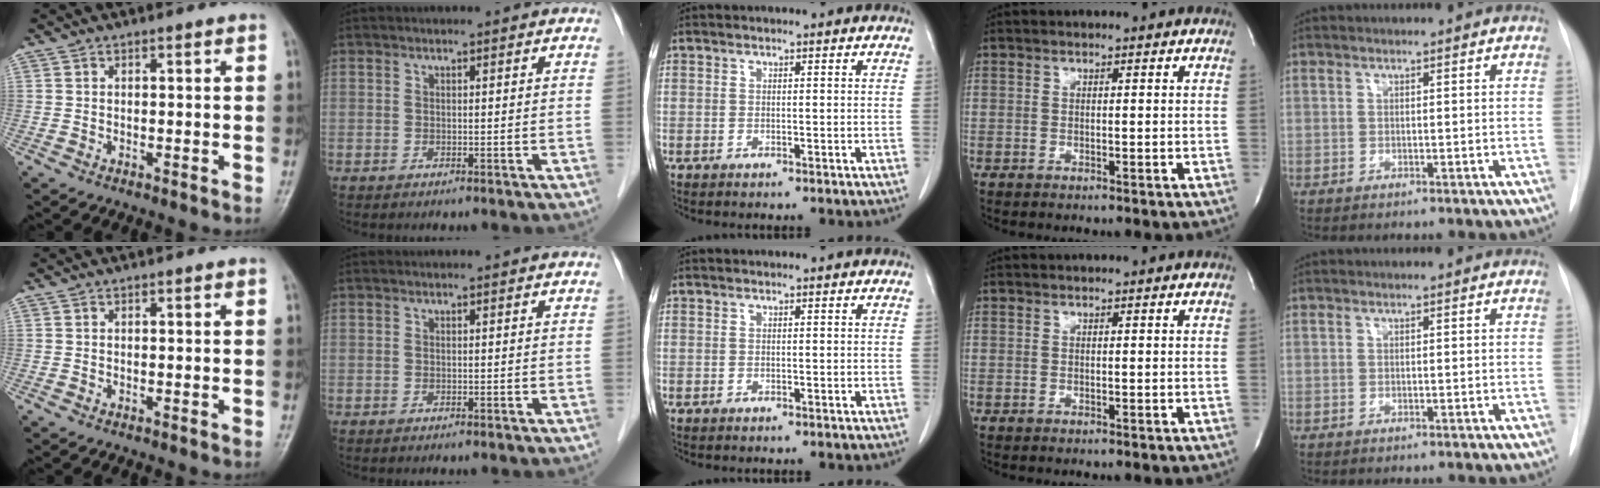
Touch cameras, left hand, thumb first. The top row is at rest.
{}